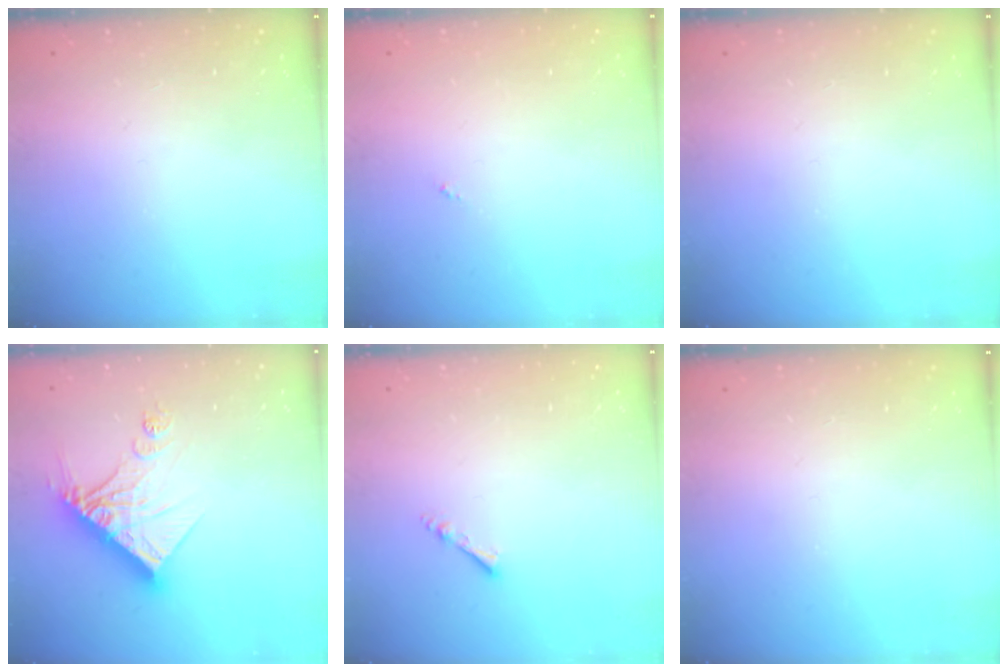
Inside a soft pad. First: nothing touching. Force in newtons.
{"total": 0.0}
{"total": 0.0}
{"total": 14.3, "press": 14.2, "slide": 1.4}
{"total": 2.2, "press": 2.1, "slide": 0.4}
{"total": 0.0}